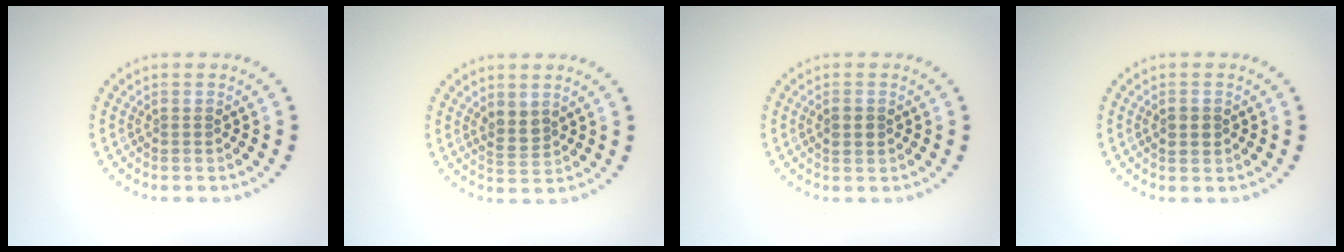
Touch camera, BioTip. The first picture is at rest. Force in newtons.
{"total": 1.7, "press": 1.6, "slide": 0.7}
{"total": 1.2, "press": 1.2, "slide": 0.2}
{"total": 1.7, "press": 1.7, "slide": 0.0}